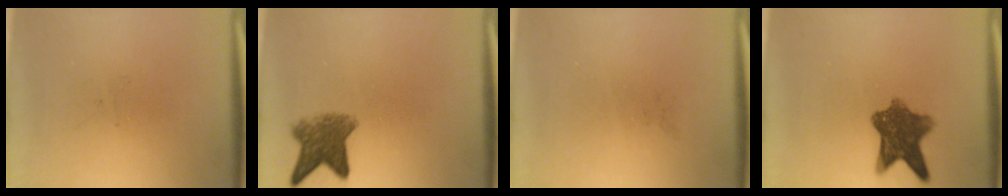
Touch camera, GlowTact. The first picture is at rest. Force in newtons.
{"total": 5.7}
{"total": 0.0}
{"total": 8.5}